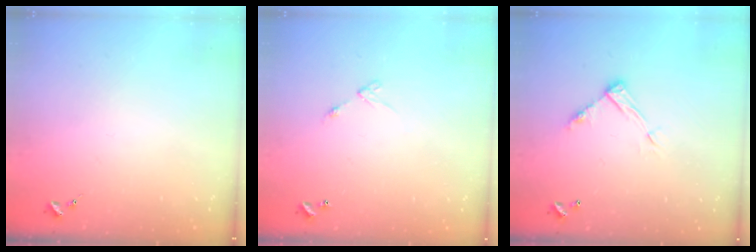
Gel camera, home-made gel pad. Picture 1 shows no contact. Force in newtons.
{"total": 4.6, "press": 4.6, "slide": 0.5}
{"total": 9.2, "press": 9.2, "slide": 0.1}